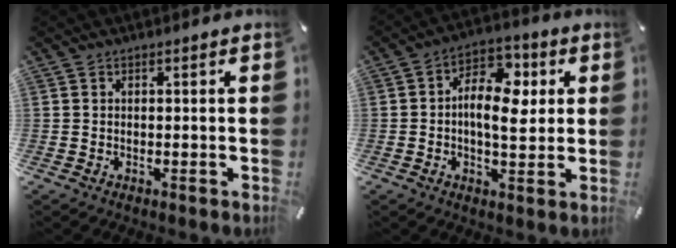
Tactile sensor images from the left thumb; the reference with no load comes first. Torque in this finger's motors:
{"motor_torque": [1.42, 1.57, 1.24, -0.29, 0.28]}